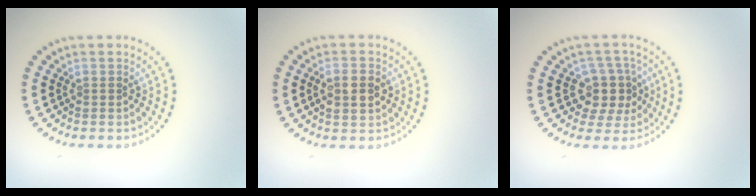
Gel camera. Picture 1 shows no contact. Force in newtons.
{"total": 2.6, "press": 2.6, "slide": 0.4}
{"total": 4.0, "press": 3.7, "slide": 1.5}